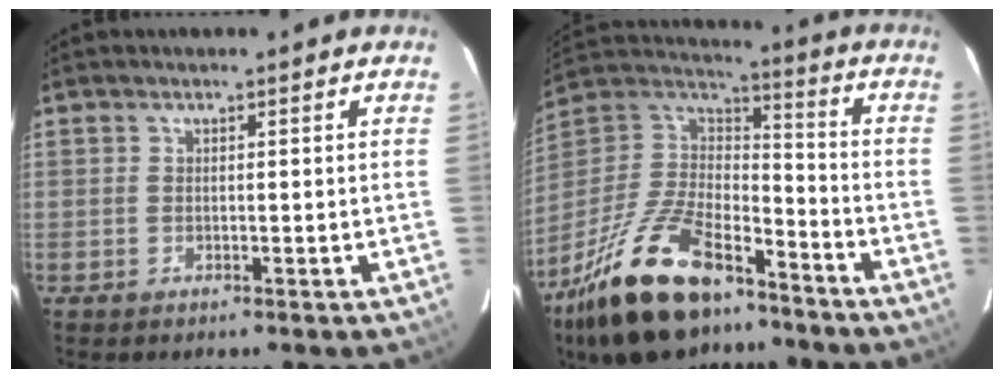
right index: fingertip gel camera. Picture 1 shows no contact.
{"total": 24.4, "force": [-16.6, 10.5, 14.4], "torque": [-0.304, -0.010, -0.285]}